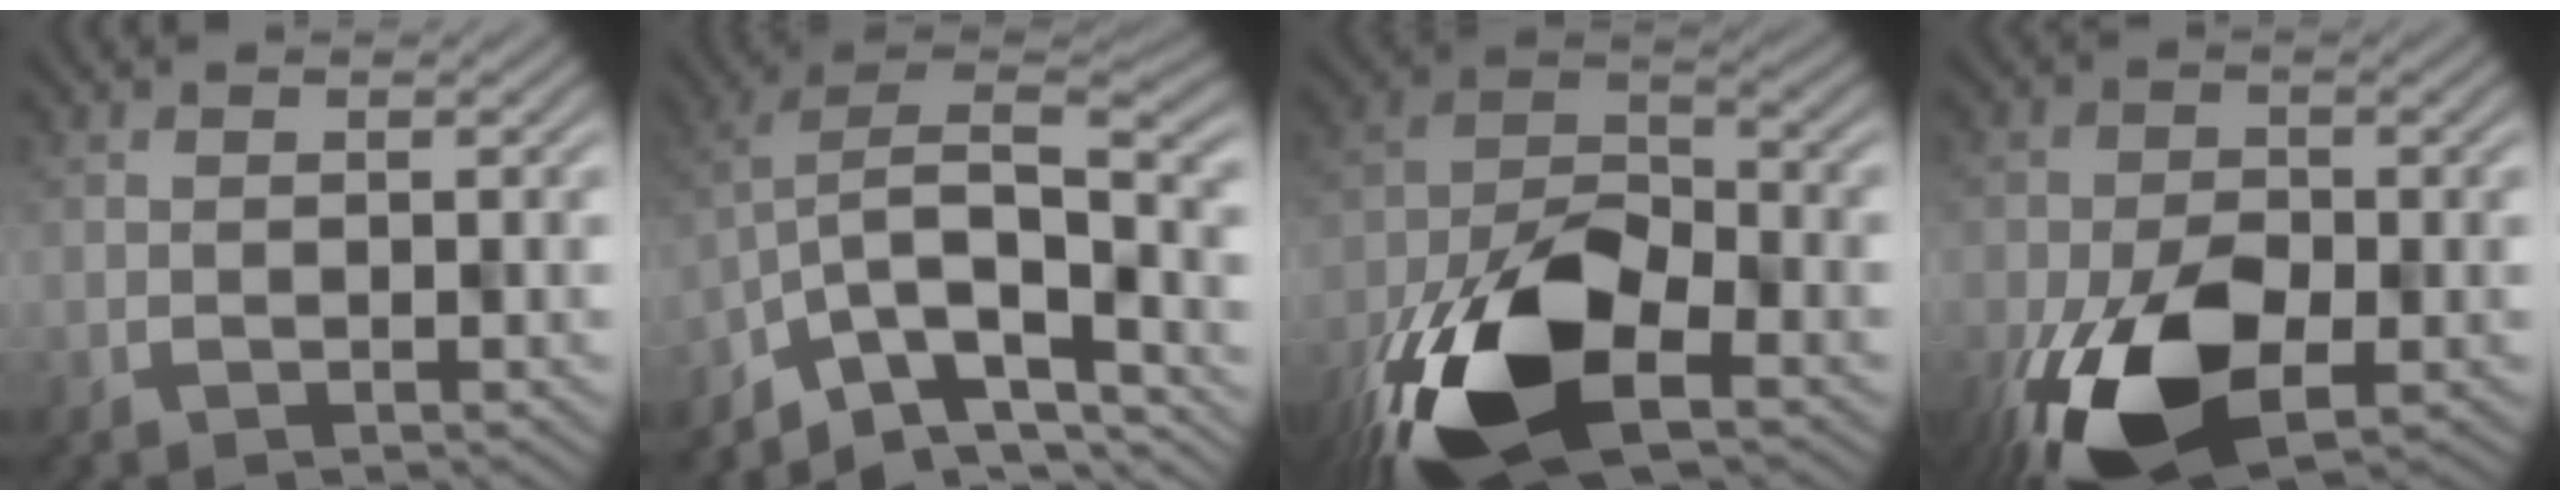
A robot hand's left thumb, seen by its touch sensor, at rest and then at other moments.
{"total": 10.2, "force": [-5.4, 5.9, 6.2], "torque": [-0.134, -0.022, -0.084]}
{"total": 14.7, "force": [-7.7, 7.5, 10.0], "torque": [-0.221, -0.045, -0.147]}
{"total": 12.5, "force": [-5.8, 6.9, 8.6], "torque": [-0.183, -0.047, -0.090]}